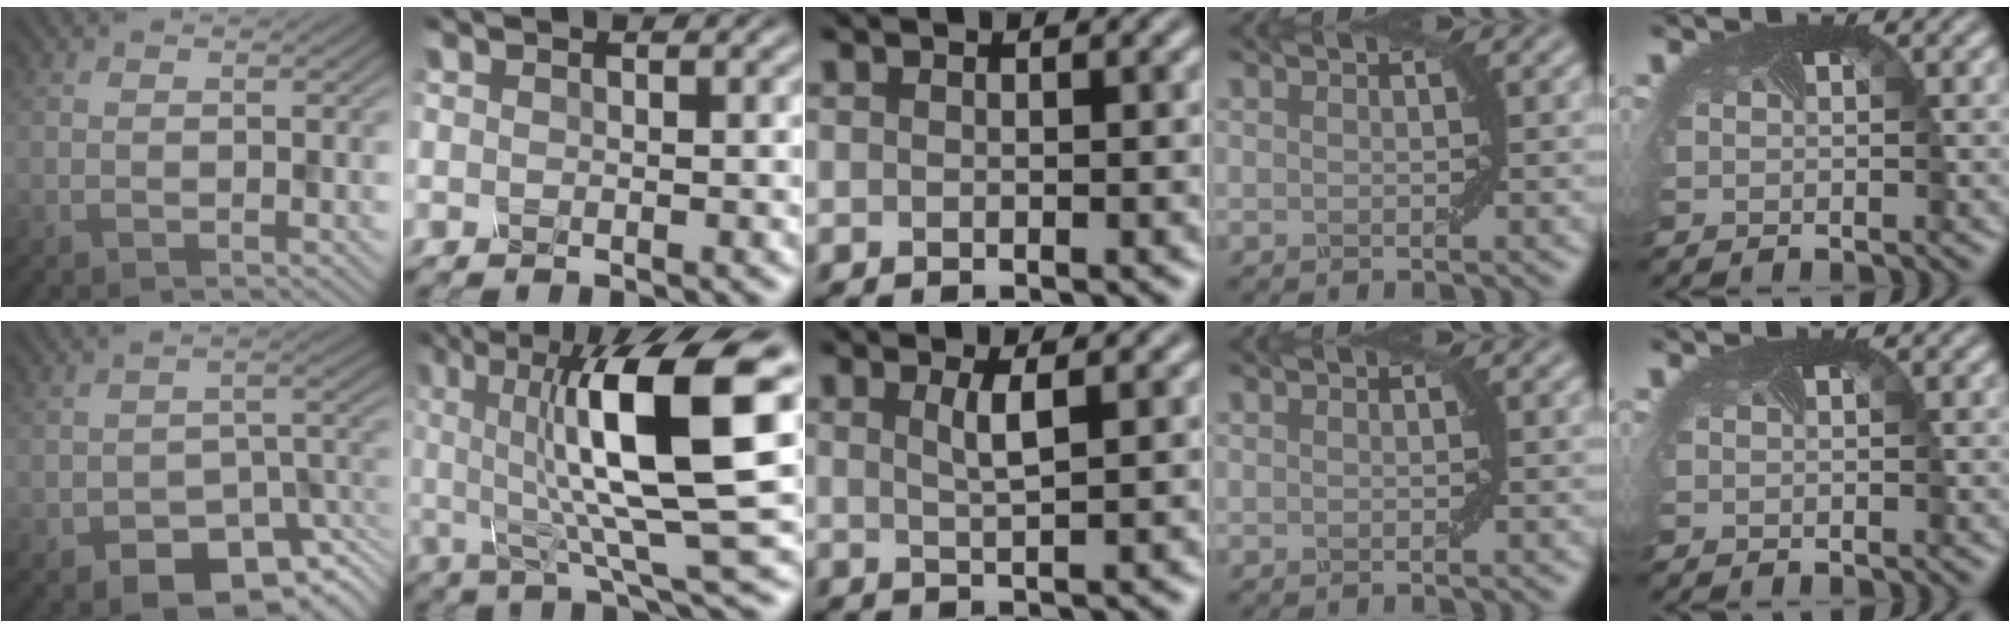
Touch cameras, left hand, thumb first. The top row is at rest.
{"thumb": {"total": 9.2, "force": [-5.8, 4.9, 5.1], "torque": [-0.066, -0.020, -0.096]}, "index": {"total": 13.5, "force": [2.5, 3.2, 12.9], "torque": [-0.212, 0.009, 0.043]}, "middle": {"total": 2.2, "force": [0.8, 0.6, 2.0], "torque": [-0.033, 0.000, 0.009]}}